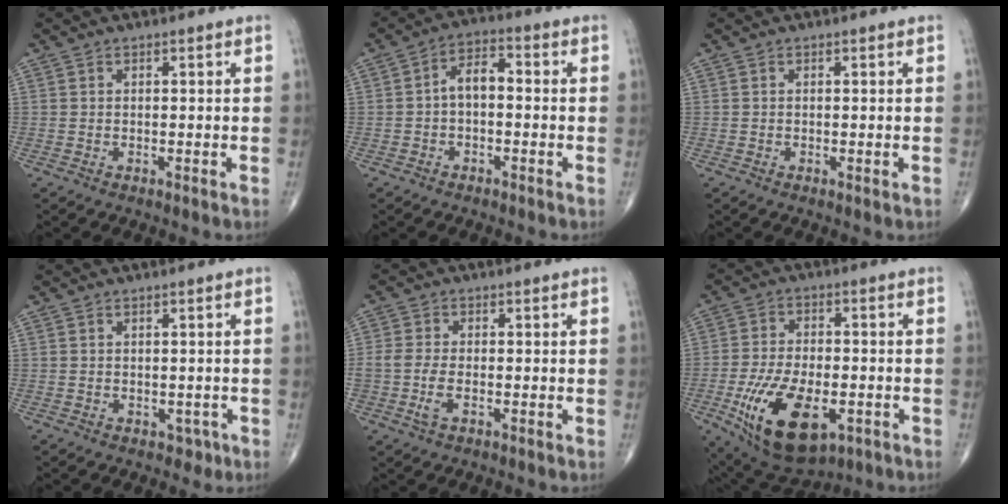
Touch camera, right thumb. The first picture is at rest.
{"total": 5.5, "force": [-0.5, 3.1, 4.5], "torque": [-0.069, 0.026, -0.020]}
{"total": 0.5, "force": [-0.1, 0.1, 0.5], "torque": [-0.014, -0.004, -0.001]}
{"total": 1.7, "force": [-0.6, 1.4, 0.7], "torque": [0.004, 0.003, -0.003]}
{"total": 4.4, "force": [-1.5, 2.2, 3.6], "torque": [-0.089, 0.006, -0.030]}
{"total": 17.5, "force": [-6.3, 8.8, 13.7], "torque": [-0.242, 0.005, -0.090]}